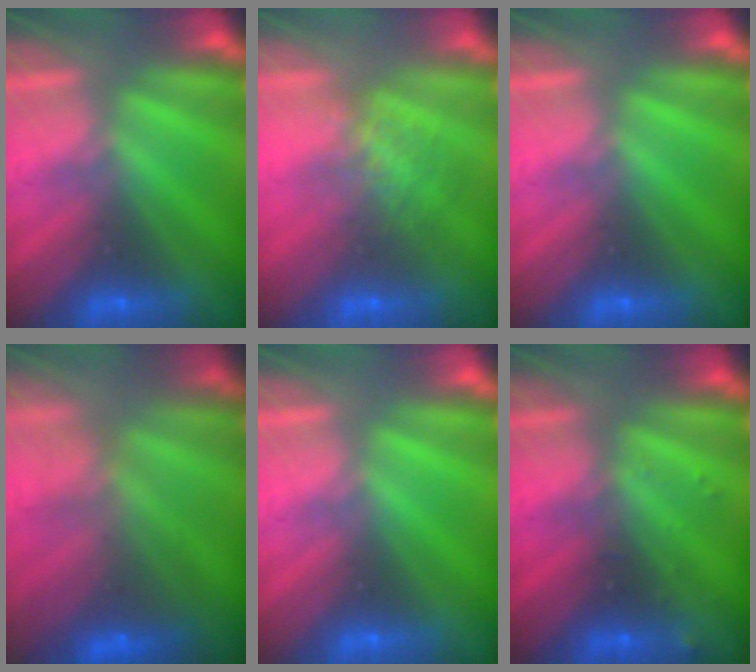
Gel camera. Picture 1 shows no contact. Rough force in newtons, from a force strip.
{"total": 4.4}
{"total": 0.0}
{"total": 9.3}
{"total": 0.0}
{"total": 2.9}